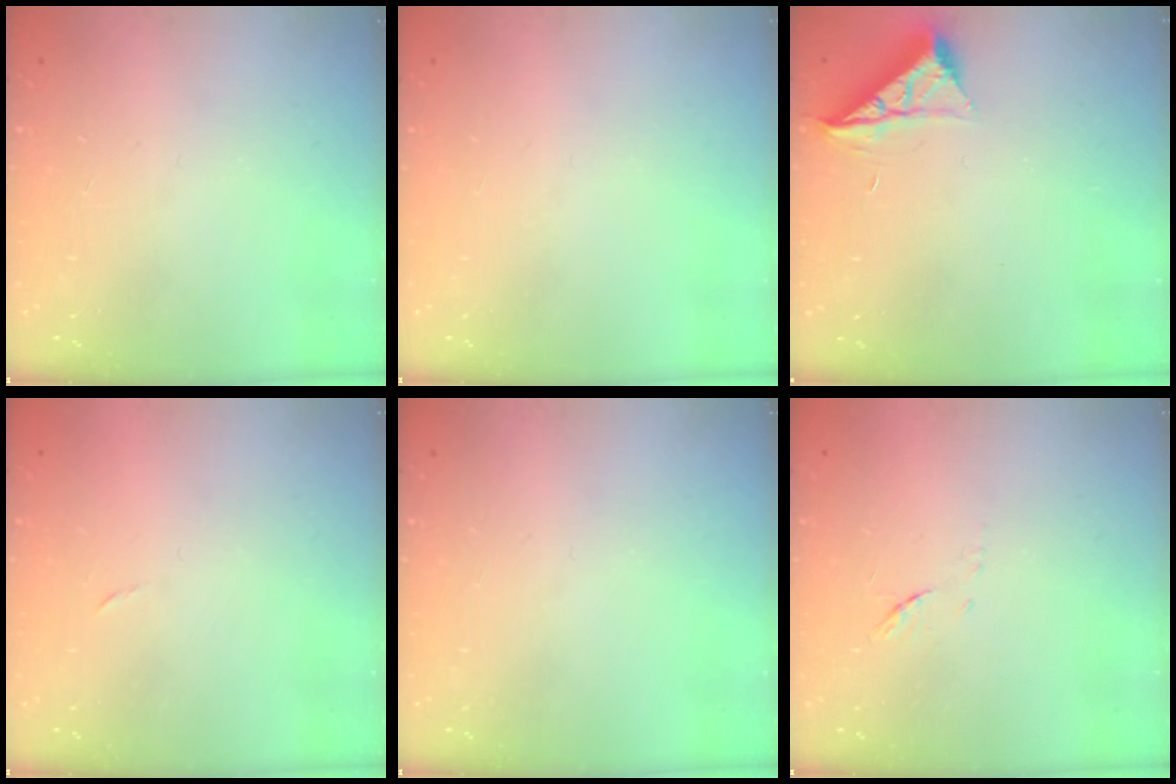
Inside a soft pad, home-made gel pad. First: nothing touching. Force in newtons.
{"total": 0.0}
{"total": 6.6, "press": 6.6, "slide": 0.3}
{"total": 2.3, "press": 2.3, "slide": 0.4}
{"total": 0.0}
{"total": 5.4, "press": 5.3, "slide": 0.9}